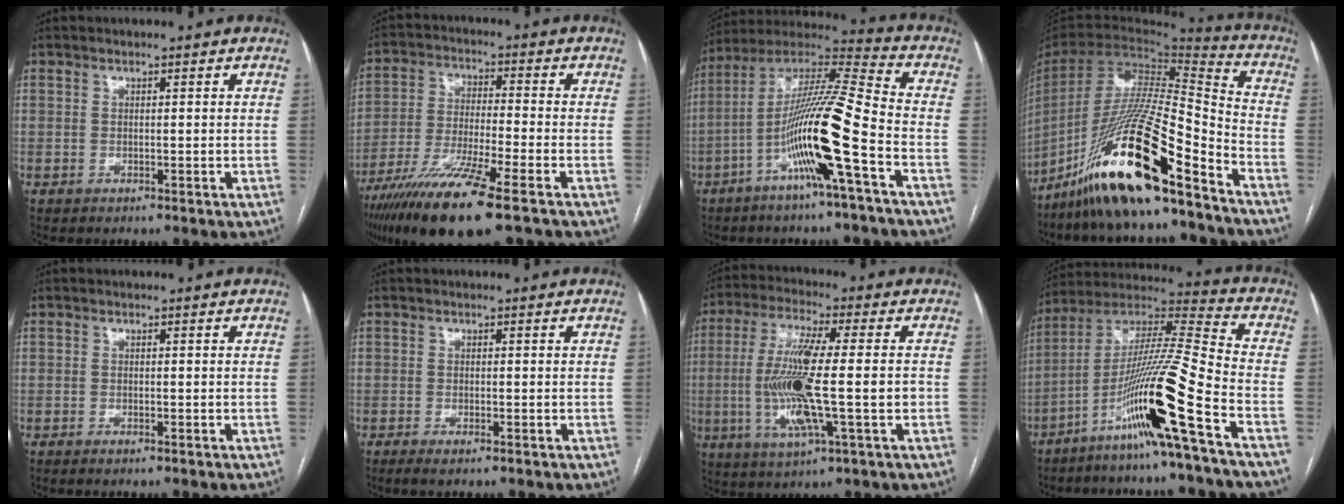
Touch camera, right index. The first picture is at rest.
{"total": 14.1, "force": [-9.0, 0.3, 10.8], "torque": [-0.218, -0.039, -0.166]}
{"total": 16.5, "force": [-5.9, -0.4, 15.5], "torque": [-0.294, 0.005, -0.115]}
{"total": 23.5, "force": [-15.9, 1.7, 17.2], "torque": [-0.333, -0.033, -0.292]}
{"total": 0.7, "force": [-0.5, -0.2, 0.4], "torque": [-0.009, -0.001, -0.010]}
{"total": 1.5, "force": [-1.0, -0.1, 1.0], "torque": [-0.018, -0.003, -0.020]}
{"total": 14.1, "force": [-1.7, 1.3, 14.0], "torque": [-0.276, -0.008, -0.033]}
{"total": 18.0, "force": [-8.6, -1.8, 15.7], "torque": [-0.304, -0.013, -0.163]}